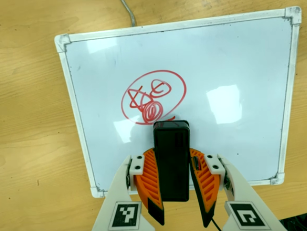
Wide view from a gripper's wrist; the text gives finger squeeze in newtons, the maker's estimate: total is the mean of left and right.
{"total": 10.8, "left": 8.7, "right": 13.0}